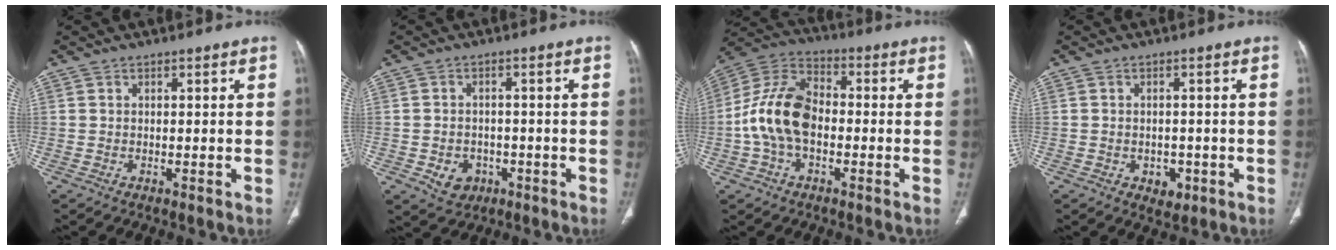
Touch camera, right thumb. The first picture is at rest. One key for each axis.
{"total": 5.2, "fx": -1.9, "fy": 4.3, "fz": 2.4, "tx": -0.023, "ty": 0.013, "tz": -0.019}
{"total": 13.8, "fx": -1.8, "fy": 8.7, "fz": 10.5, "tx": -0.205, "ty": 0.038, "tz": -0.043}
{"total": 3.4, "fx": -1.2, "fy": 2.5, "fz": 1.9, "tx": -0.015, "ty": 0.003, "tz": -0.009}